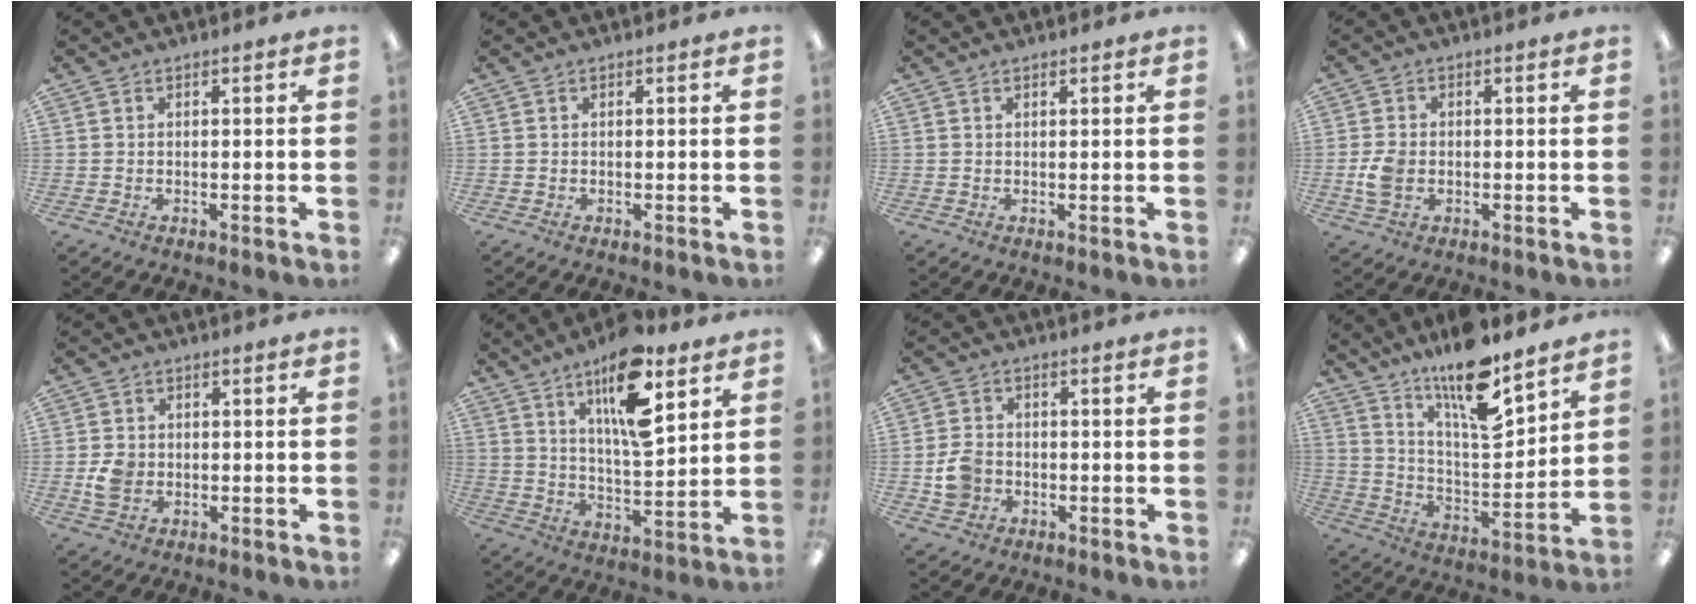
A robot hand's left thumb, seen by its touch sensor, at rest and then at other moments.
{"total": 0.0}
{"total": 0.6, "force": [0.5, 0.2, 0.2], "torque": [-0.005, 0.002, 0.009]}
{"total": 4.9, "force": [-0.9, 3.5, 3.3], "torque": [-0.068, -0.002, -0.020]}
{"total": 4.4, "force": [-0.7, 3.7, 2.4], "torque": [-0.037, 0.002, -0.012]}
{"total": 16.9, "force": [10.1, 5.7, 12.3], "torque": [-0.199, -0.047, 0.164]}
{"total": 6.0, "force": [-1.7, 5.1, 2.9], "torque": [-0.052, 0.009, -0.031]}
{"total": 15.4, "force": [12.1, 3.6, 8.8], "torque": [-0.156, -0.086, 0.205]}